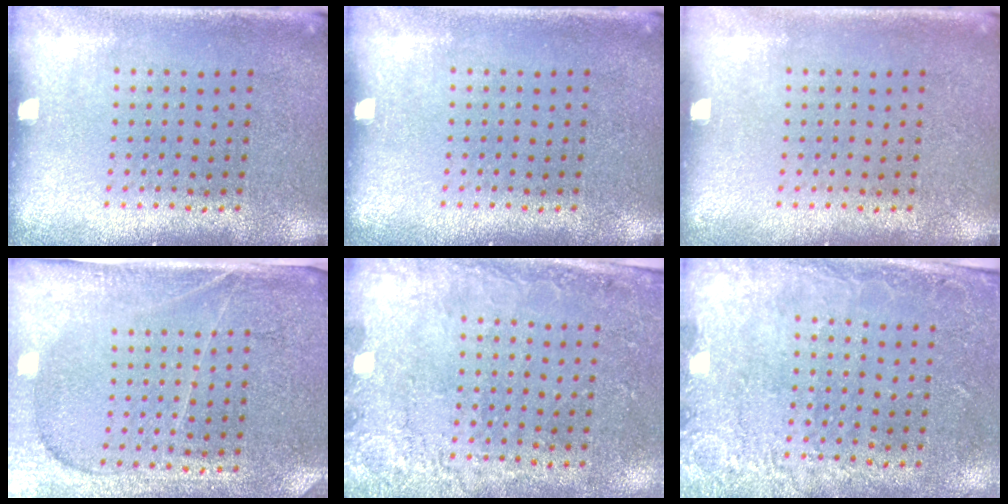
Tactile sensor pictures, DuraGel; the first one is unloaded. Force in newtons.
{"total": 0.0}
{"total": 0.0}
{"total": 4.0, "press": 3.6, "slide": 1.7}
{"total": 2.5, "press": 2.1, "slide": 1.3}
{"total": 2.6, "press": 2.0, "slide": 1.7}